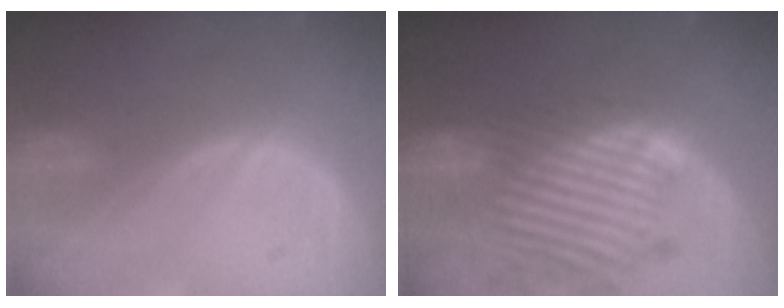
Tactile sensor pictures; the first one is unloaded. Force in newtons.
{"total": 13.3, "press": 11.7, "slide": 6.3}